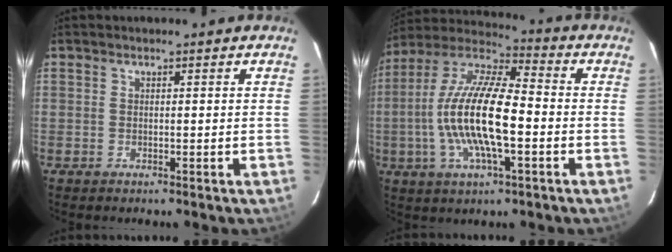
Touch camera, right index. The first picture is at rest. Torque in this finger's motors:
{"motor_torque": [1.34, -0.80, 1.05, 0.21]}